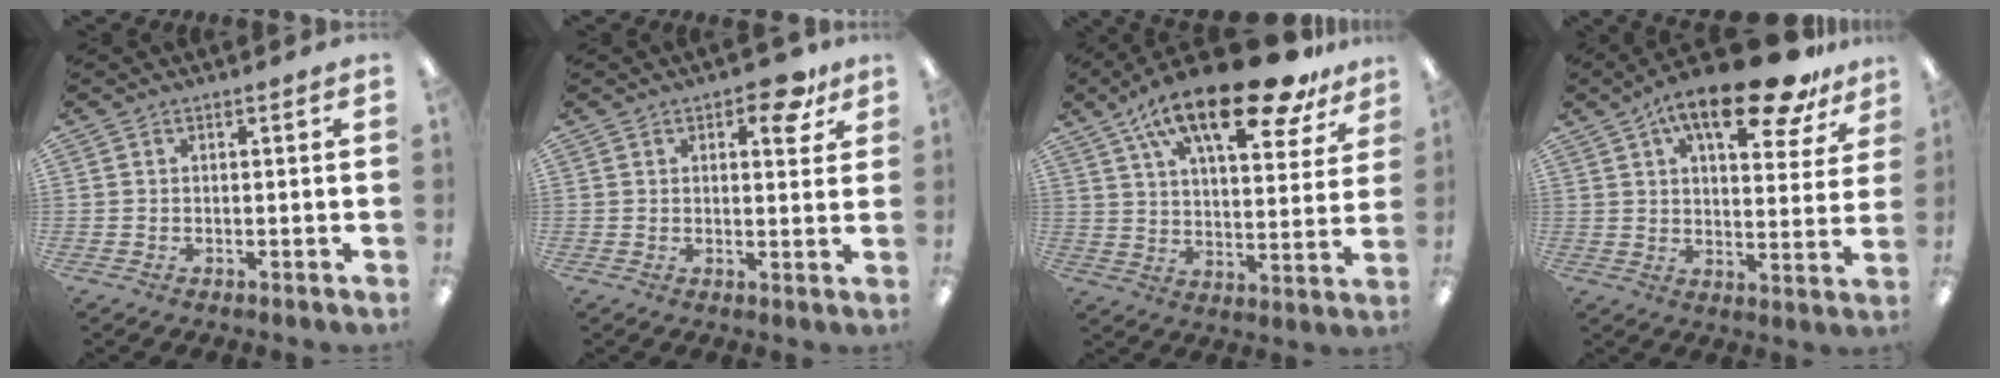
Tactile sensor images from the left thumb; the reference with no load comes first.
{"total": 8.0, "force": [4.7, 3.9, 5.2], "torque": [-0.056, -0.021, 0.075]}
{"total": 22.3, "force": [14.9, 7.4, 14.8], "torque": [-0.235, -0.080, 0.245]}
{"total": 18.5, "force": [11.9, 6.3, 12.6], "torque": [-0.189, -0.058, 0.190]}